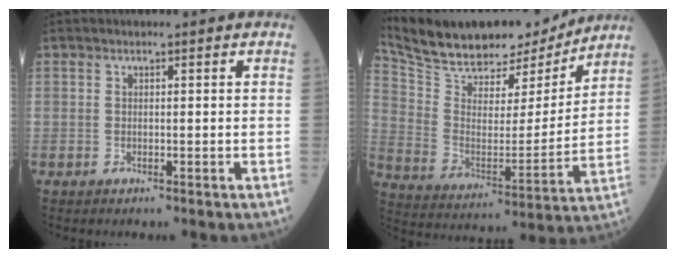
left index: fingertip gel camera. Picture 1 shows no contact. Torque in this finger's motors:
{"motor_torque": [1.00, -1.14, 0.53, 0.10]}